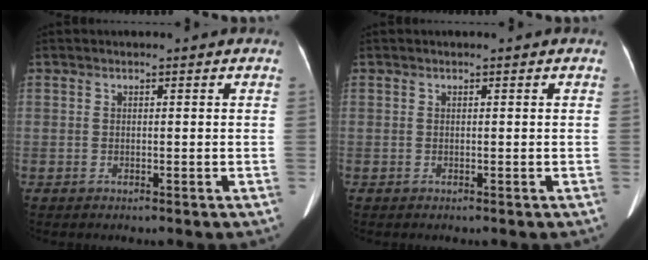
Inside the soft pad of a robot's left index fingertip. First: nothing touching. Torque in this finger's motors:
{"motor_torque": [0.00, 0.00, 0.00, 0.00]}